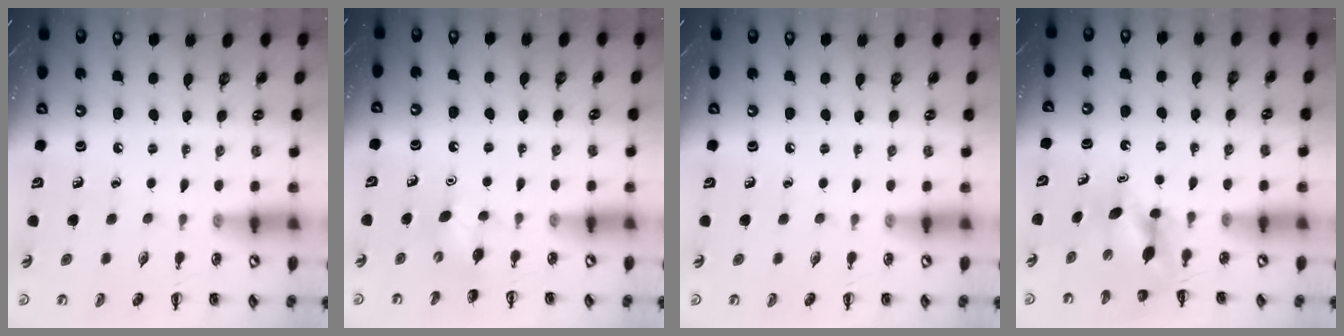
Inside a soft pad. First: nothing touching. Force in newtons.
{"total": 2.7, "press": 2.6, "slide": 0.7}
{"total": 0.0}
{"total": 4.6, "press": 4.6, "slide": 0.4}